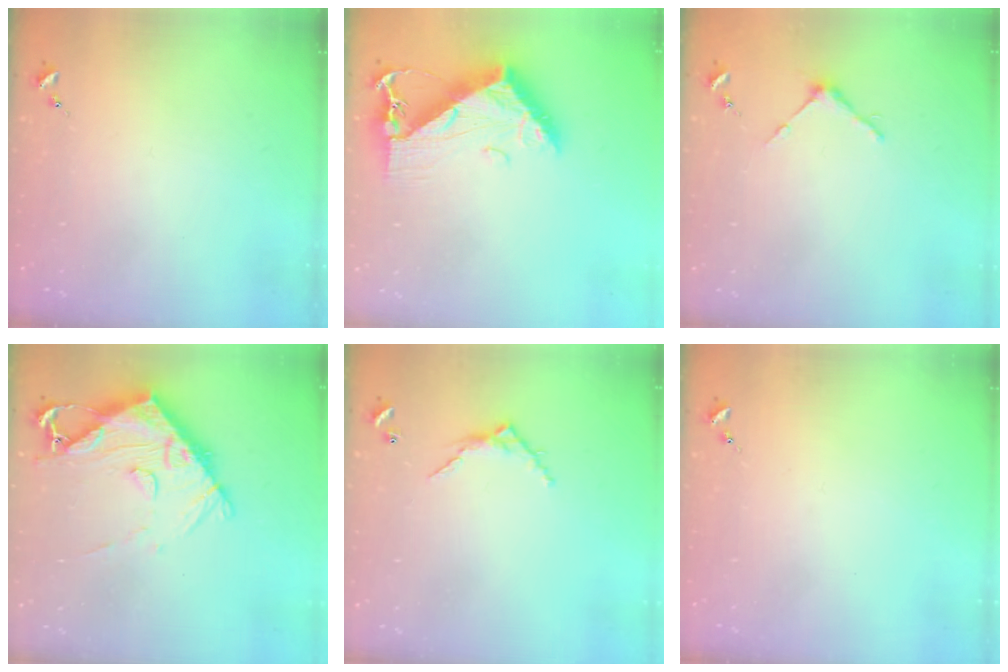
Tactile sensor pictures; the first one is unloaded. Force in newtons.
{"total": 10.2, "press": 10.2, "slide": 1.0}
{"total": 4.0, "press": 4.0, "slide": 0.4}
{"total": 14.6, "press": 14.6, "slide": 1.5}
{"total": 5.7, "press": 5.7, "slide": 0.5}
{"total": 0.0}